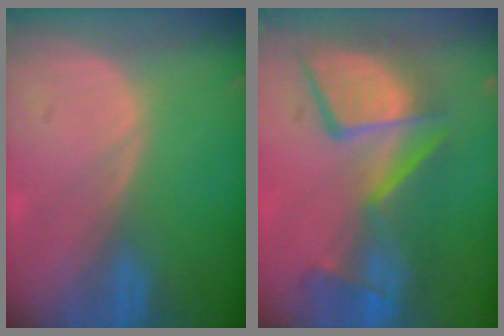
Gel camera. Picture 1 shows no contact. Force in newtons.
{"total": 11.5, "press": 10.7, "slide": 4.4}